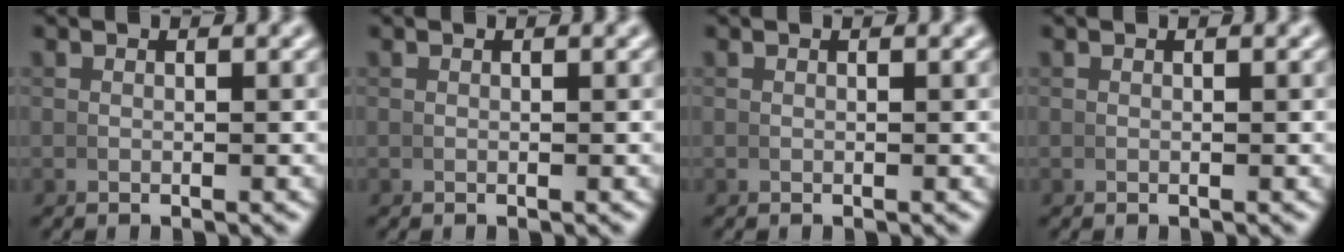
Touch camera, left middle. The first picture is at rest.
{"total": 0.0}
{"total": 0.0}
{"total": 0.0}